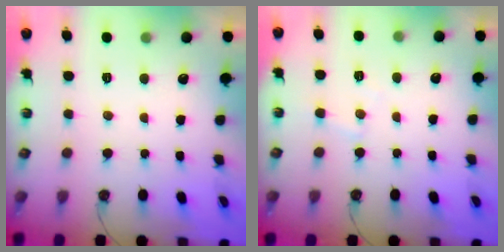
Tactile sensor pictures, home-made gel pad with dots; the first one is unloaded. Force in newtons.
{"total": 4.4, "press": 4.3, "slide": 0.6}